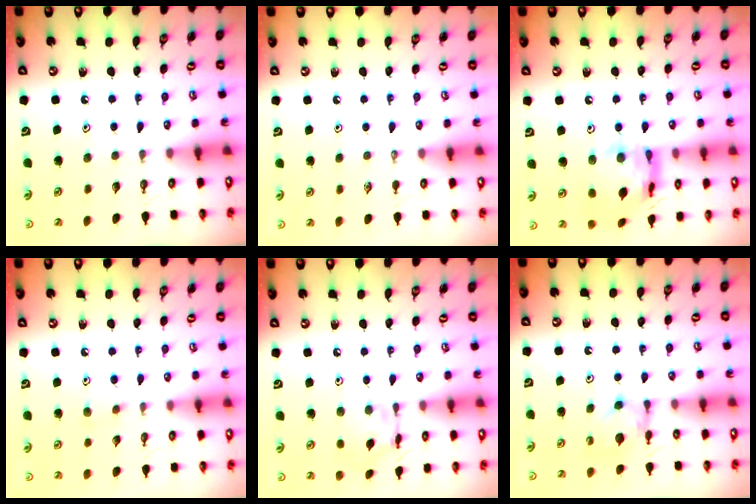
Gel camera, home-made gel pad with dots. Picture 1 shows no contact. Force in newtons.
{"total": 0.0}
{"total": 13.9, "press": 13.9, "slide": 1.4}
{"total": 4.2, "press": 4.2, "slide": 0.6}
{"total": 10.3, "press": 10.3, "slide": 0.6}
{"total": 3.2, "press": 3.2, "slide": 0.6}